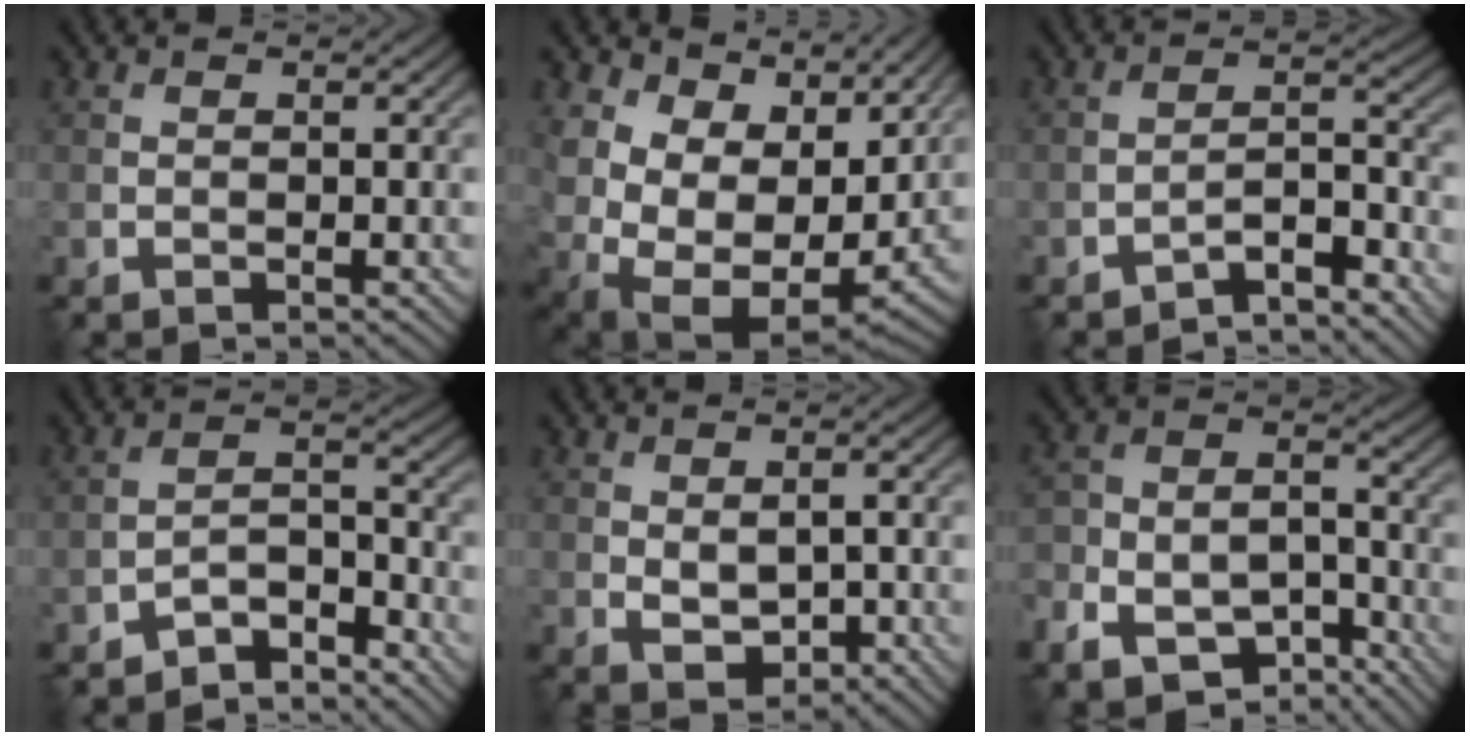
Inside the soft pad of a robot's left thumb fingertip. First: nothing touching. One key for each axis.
{"total": 13.9, "fx": 5.8, "fy": 9.5, "fz": 8.4, "tx": -0.204, "ty": 0.003, "tz": 0.117}
{"total": 4.7, "fx": -3.8, "fy": 0.9, "fz": 2.6, "tx": -0.043, "ty": 0.014, "tz": -0.071}
{"total": 5.4, "fx": -4.6, "fy": 1.7, "fz": 2.3, "tx": -0.037, "ty": 0.010, "tz": -0.093}
{"total": 4.1, "fx": -0.5, "fy": 2.4, "fz": 3.2, "tx": -0.056, "ty": -0.008, "tz": -0.005}
{"total": 11.1, "fx": -7.2, "fy": 6.5, "fz": 5.5, "tx": -0.120, "ty": -0.023, "tz": -0.127}